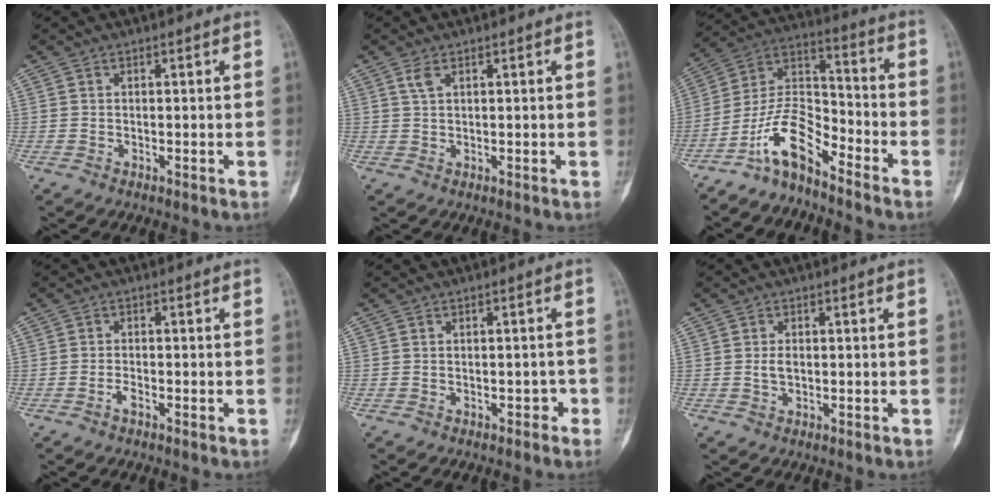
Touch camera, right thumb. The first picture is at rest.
{"total": 1.6, "force": [0.9, 0.6, 1.2], "torque": [-0.031, 0.004, 0.023]}
{"total": 10.6, "force": [-7.8, 3.8, 6.1], "torque": [-0.112, 0.087, -0.159]}
{"total": 1.5, "force": [-1.0, 0.6, 1.0], "torque": [-0.018, 0.005, -0.020]}
{"total": 1.7, "force": [-1.0, 1.1, 0.9], "torque": [-0.006, 0.012, -0.013]}
{"total": 1.8, "force": [0.0, 1.1, 1.4], "torque": [-0.028, 0.000, -0.001]}